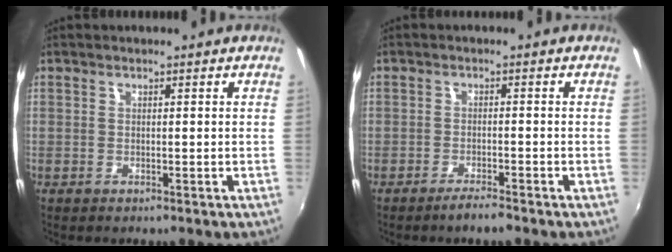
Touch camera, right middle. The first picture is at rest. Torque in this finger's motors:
{"motor_torque": [0.65, -0.65, 0.10, 0.05]}